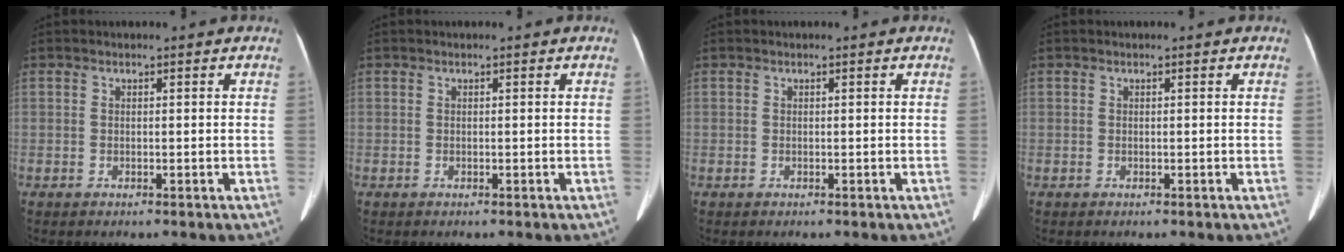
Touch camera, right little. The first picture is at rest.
{"total": 0.0}
{"total": 0.0}
{"total": 0.0}